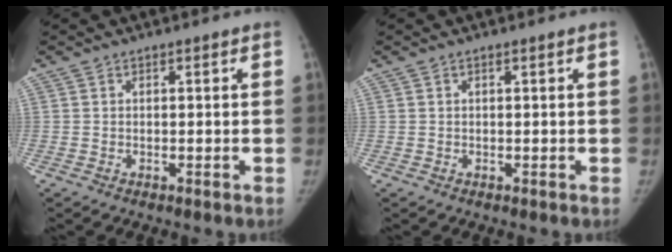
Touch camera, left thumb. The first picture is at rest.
{"total": 0.0}